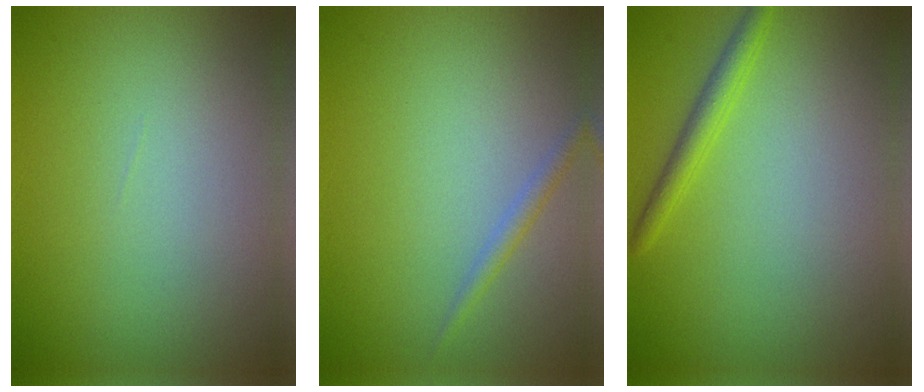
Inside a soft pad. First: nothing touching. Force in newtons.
{"total": 1.1, "press": 1.1, "slide": 0.1}
{"total": 1.9, "press": 1.9, "slide": 0.2}